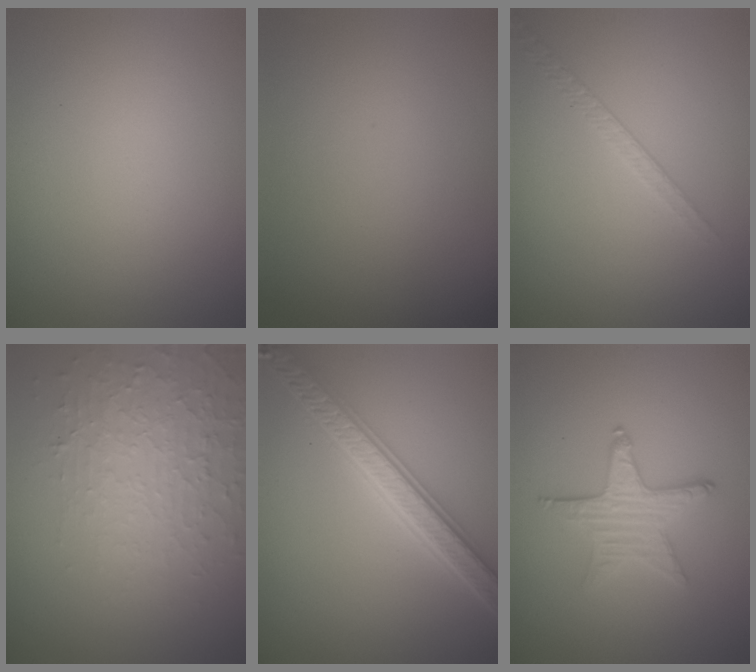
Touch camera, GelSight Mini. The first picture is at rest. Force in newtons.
{"total": 0.0}
{"total": 1.4, "press": 0.8, "slide": 1.1}
{"total": 3.9, "press": 3.5, "slide": 1.8}
{"total": 5.5, "press": 5.4, "slide": 1.1}
{"total": 3.5, "press": 2.9, "slide": 2.0}